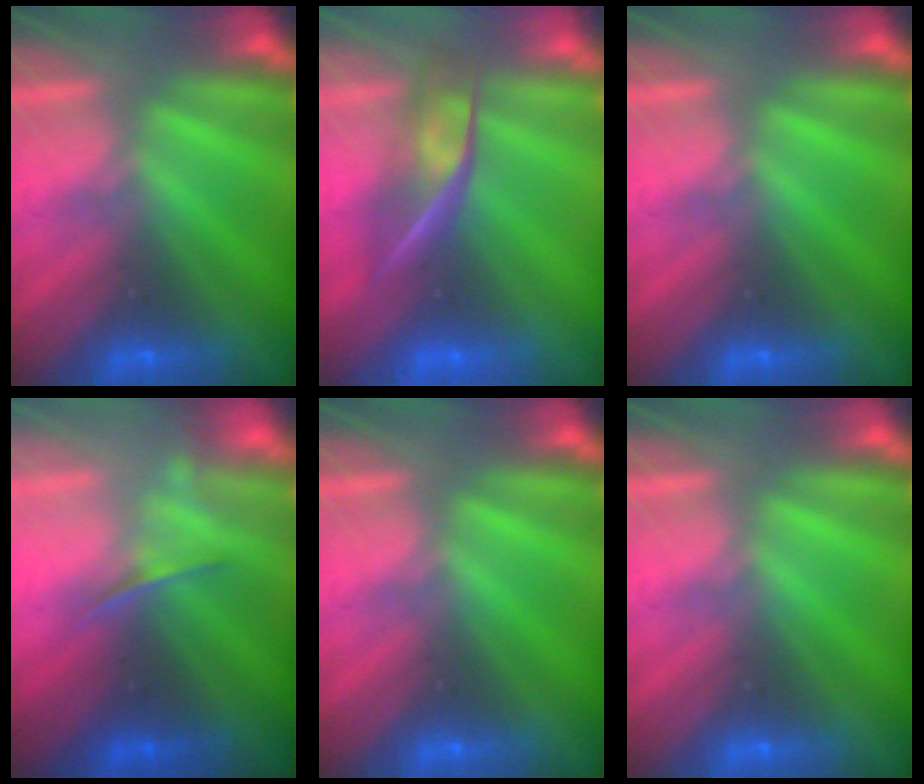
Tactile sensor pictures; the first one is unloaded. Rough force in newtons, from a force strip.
{"total": 2.4}
{"total": 0.0}
{"total": 1.9}
{"total": 0.0}
{"total": 0.0}